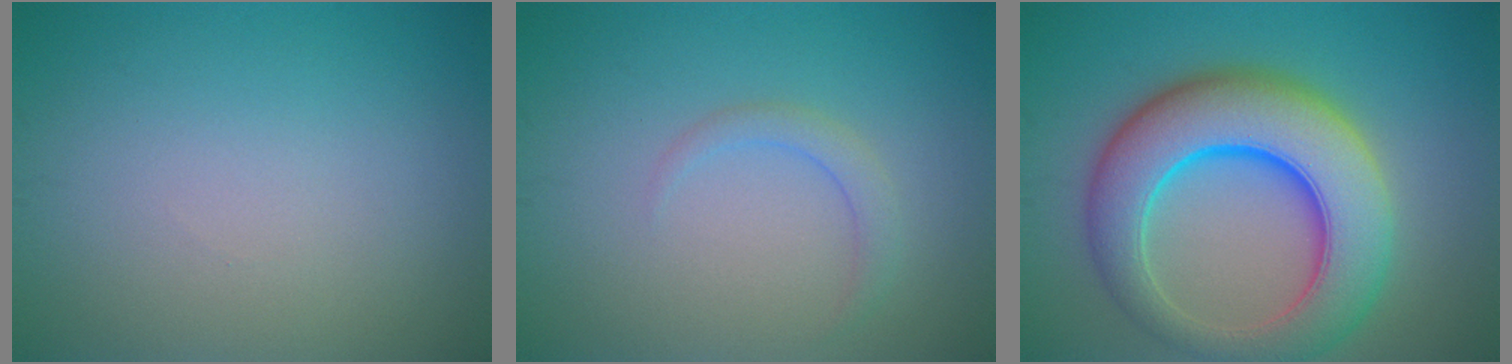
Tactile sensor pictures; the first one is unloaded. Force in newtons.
{"total": 1.5, "press": 1.5, "slide": 0.1}
{"total": 10.7, "press": 10.7, "slide": 0.1}